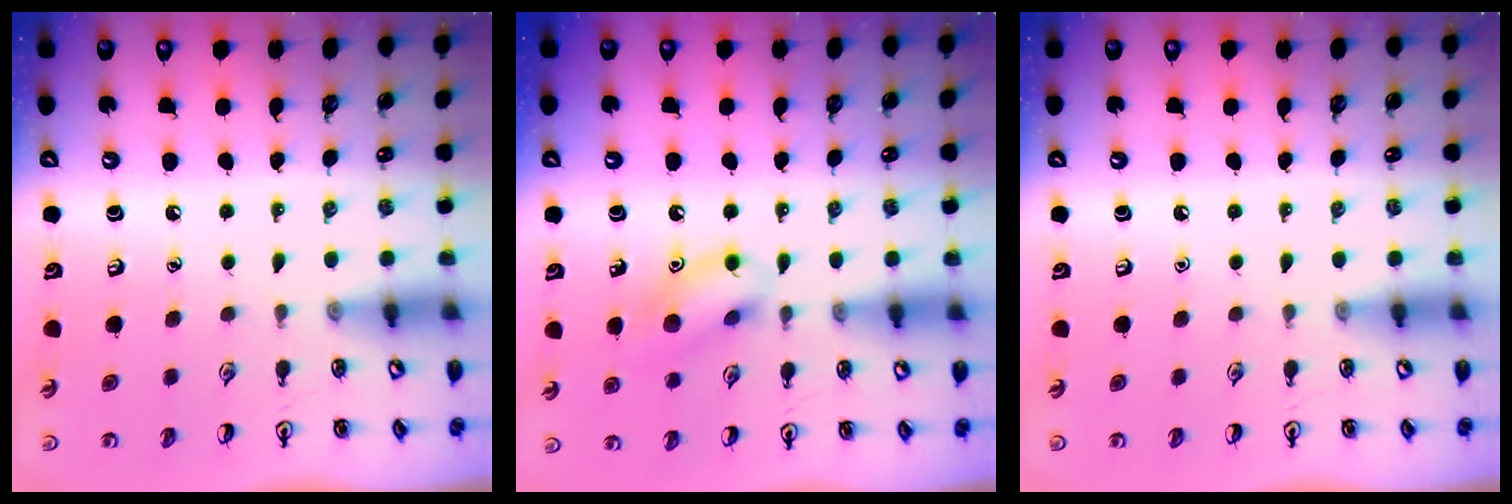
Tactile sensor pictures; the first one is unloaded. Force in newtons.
{"total": 10.1, "press": 10.0, "slide": 1.2}
{"total": 0.0}